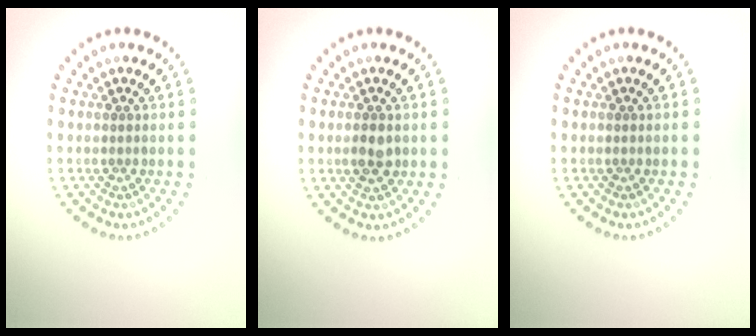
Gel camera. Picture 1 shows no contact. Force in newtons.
{"total": 1.9, "press": 1.8, "slide": 0.3}
{"total": 0.0}